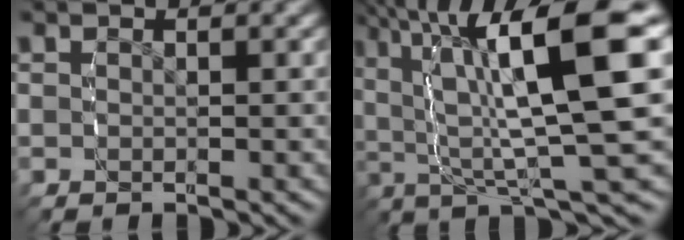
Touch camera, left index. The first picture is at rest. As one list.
[{"total": 12.1, "force": [2.7, 3.8, 11.2], "torque": [-0.168, 0.020, 0.046]}]